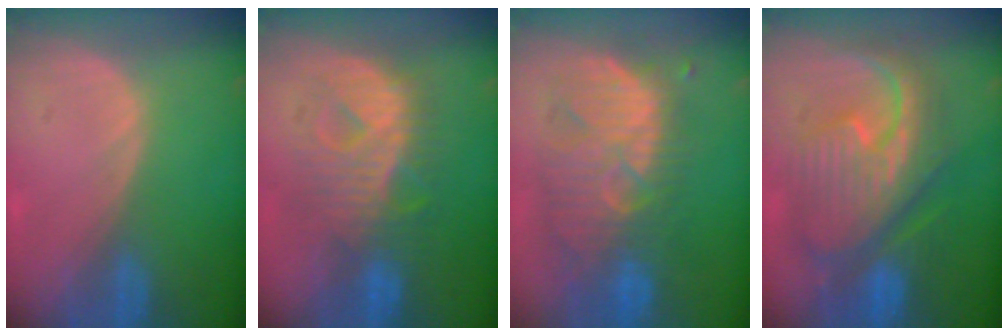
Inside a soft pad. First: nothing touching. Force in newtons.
{"total": 9.1, "press": 9.1, "slide": 0.5}
{"total": 10.5, "press": 10.2, "slide": 2.6}
{"total": 12.2, "press": 12.1, "slide": 1.2}